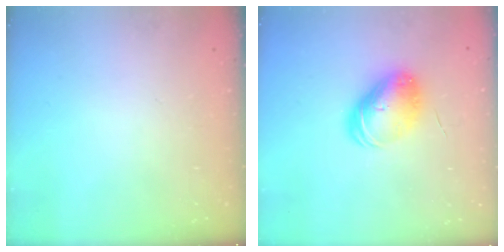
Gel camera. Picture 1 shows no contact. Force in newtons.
{"total": 8.9, "press": 8.9, "slide": 0.7}